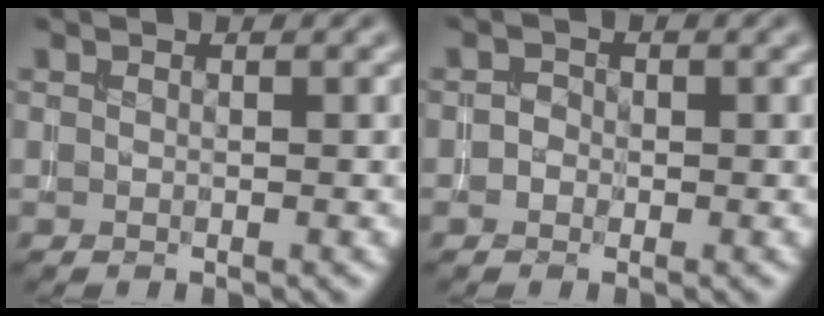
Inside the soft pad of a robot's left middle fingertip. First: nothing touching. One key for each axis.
{"total": 1.0, "fx": -0.4, "fy": 0.8, "fz": 0.3, "tx": -0.002, "ty": 0.000, "tz": -0.009}